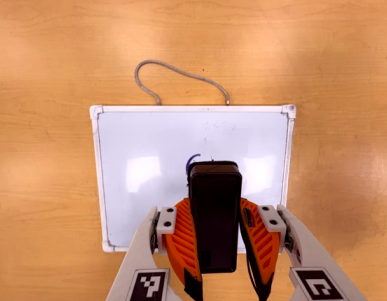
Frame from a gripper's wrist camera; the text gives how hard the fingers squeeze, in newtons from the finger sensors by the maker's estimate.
{"total": 6.2, "left": 5.2, "right": 7.1}